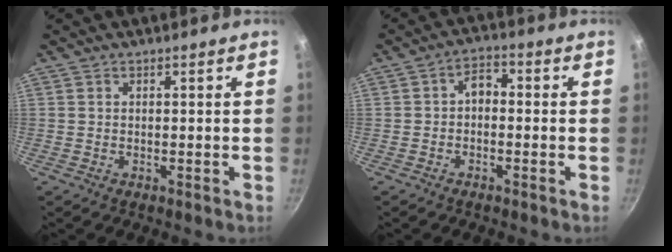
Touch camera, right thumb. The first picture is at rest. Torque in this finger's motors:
{"motor_torque": [-0.14, 0.14, -0.07, -0.07, -0.01]}